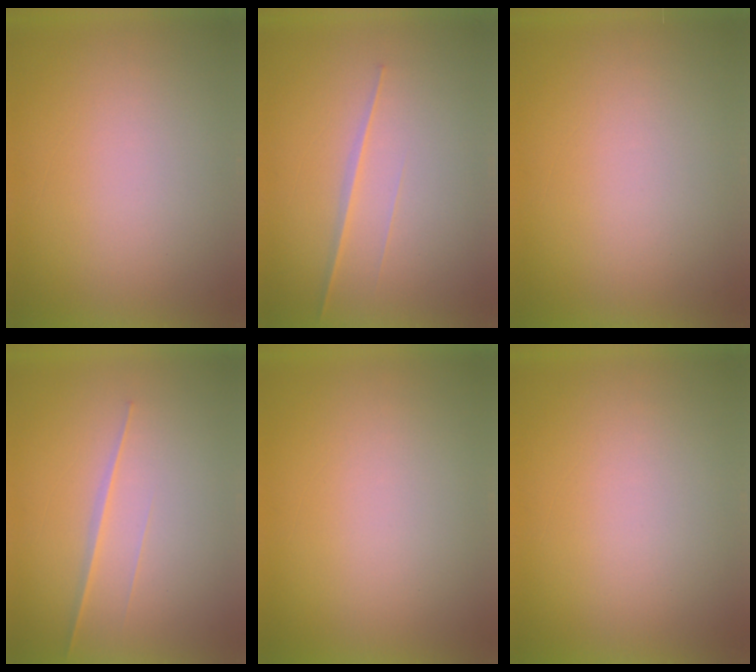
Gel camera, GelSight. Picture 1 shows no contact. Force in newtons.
{"total": 1.8}
{"total": 1.1}
{"total": 2.0}
{"total": 0.0}
{"total": 1.2}